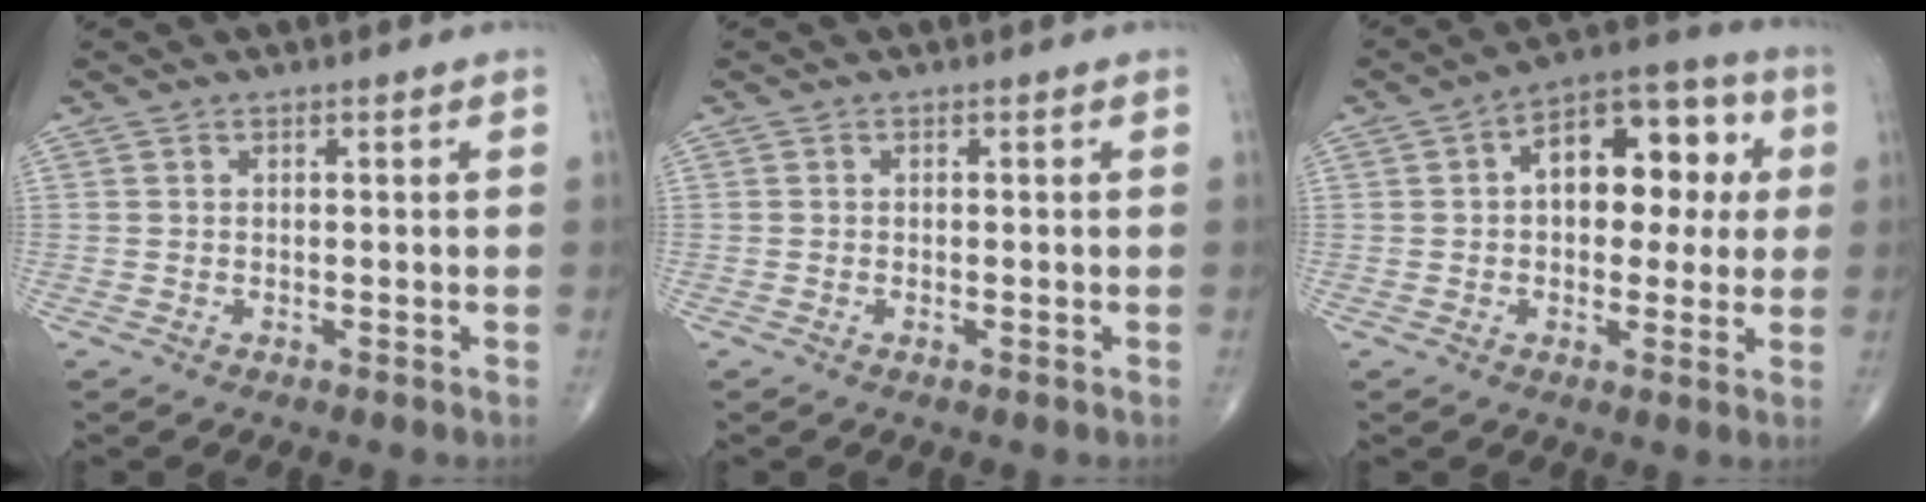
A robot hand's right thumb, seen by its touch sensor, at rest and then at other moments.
{"total": 0.6, "force": [-0.2, 0.1, 0.5], "torque": [-0.011, 0.000, -0.004]}
{"total": 15.2, "force": [2.5, 9.0, 12.0], "torque": [-0.128, 0.030, 0.028]}